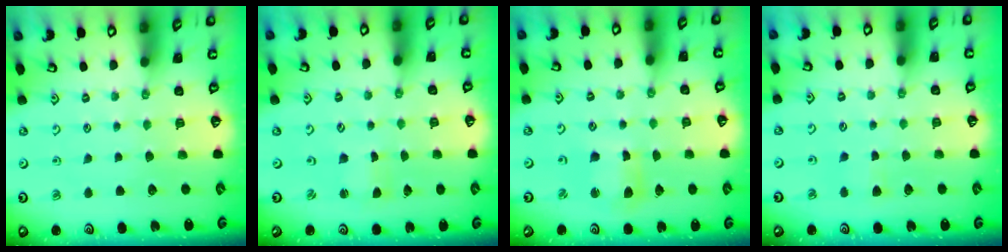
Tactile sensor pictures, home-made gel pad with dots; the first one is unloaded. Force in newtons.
{"total": 1.5, "press": 1.5, "slide": 0.0}
{"total": 5.9, "press": 5.9, "slide": 0.9}
{"total": 4.2, "press": 4.2, "slide": 0.7}